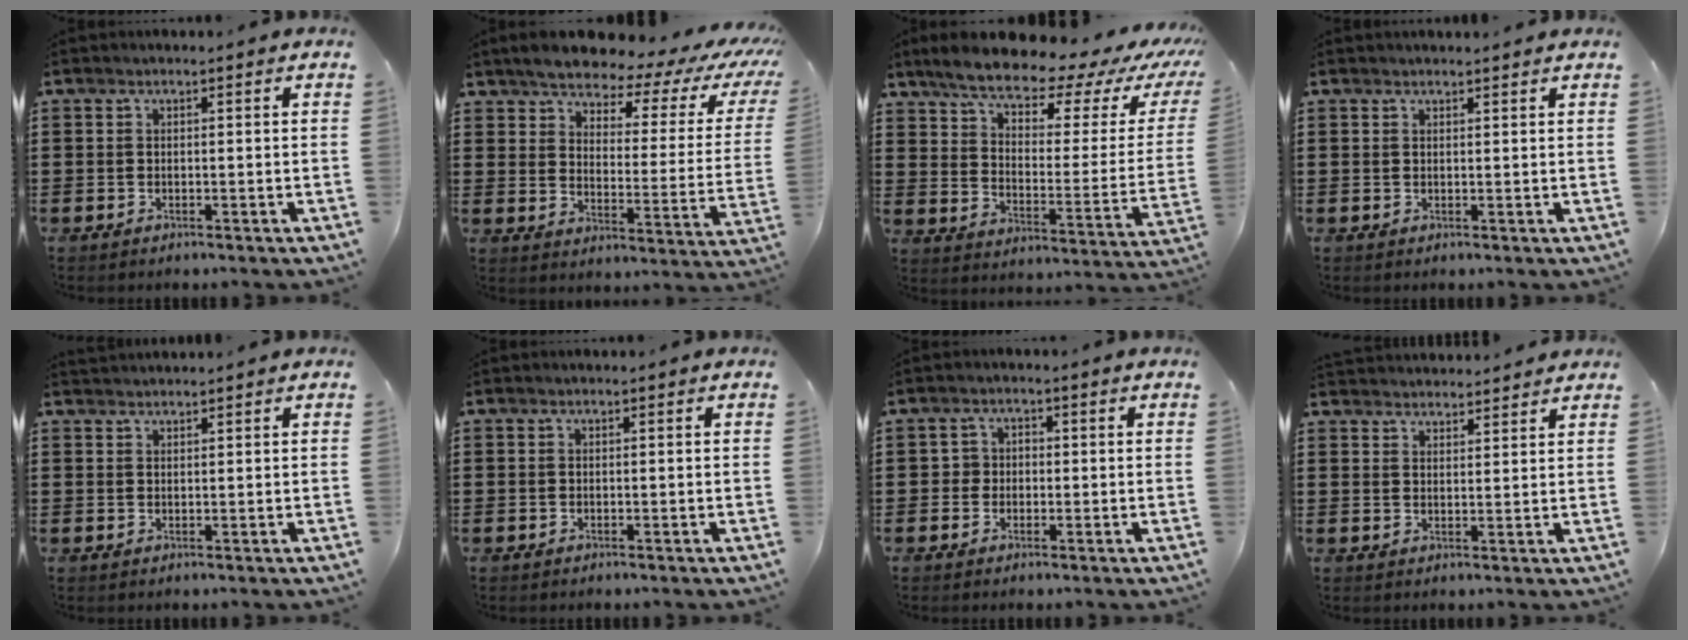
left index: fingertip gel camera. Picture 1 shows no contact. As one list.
[{"total": 5.5, "force": [4.9, 1.3, 2.1], "torque": [-0.063, -0.036, 0.078]}, {"total": 10.1, "force": [8.7, 2.4, 4.7], "torque": [-0.105, -0.061, 0.144]}, {"total": 1.0, "force": [1.0, 0.1, 0.1], "torque": [-0.004, -0.001, 0.020]}, {"total": 1.1, "force": [1.1, 0.0, 0.0], "torque": [-0.003, -0.001, 0.023]}, {"total": 0.0}, {"total": 1.9, "force": [-0.3, 1.7, 0.6], "torque": [-0.019, 0.008, -0.009]}, {"total": 2.8, "force": [2.8, 0.1, -0.3], "torque": [-0.003, -0.008, 0.054]}]